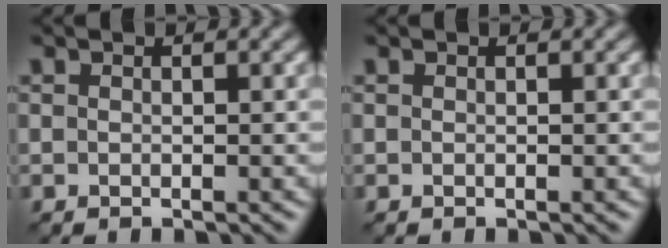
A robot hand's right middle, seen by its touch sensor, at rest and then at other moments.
{"total": 0.0}